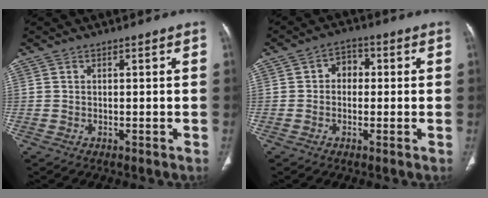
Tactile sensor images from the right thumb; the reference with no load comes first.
{"total": 4.2, "force": [0.2, 3.4, 2.4], "torque": [-0.013, 0.016, -0.007]}